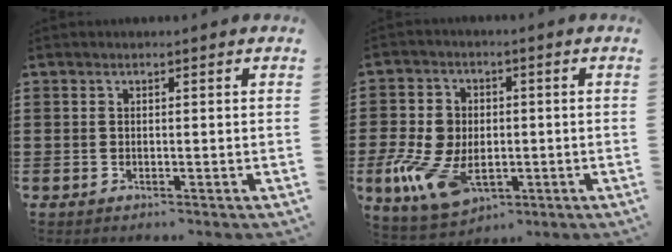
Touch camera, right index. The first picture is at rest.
{"total": 10.2, "force": [-2.8, 6.9, 7.0], "torque": [-0.188, -0.002, -0.055]}